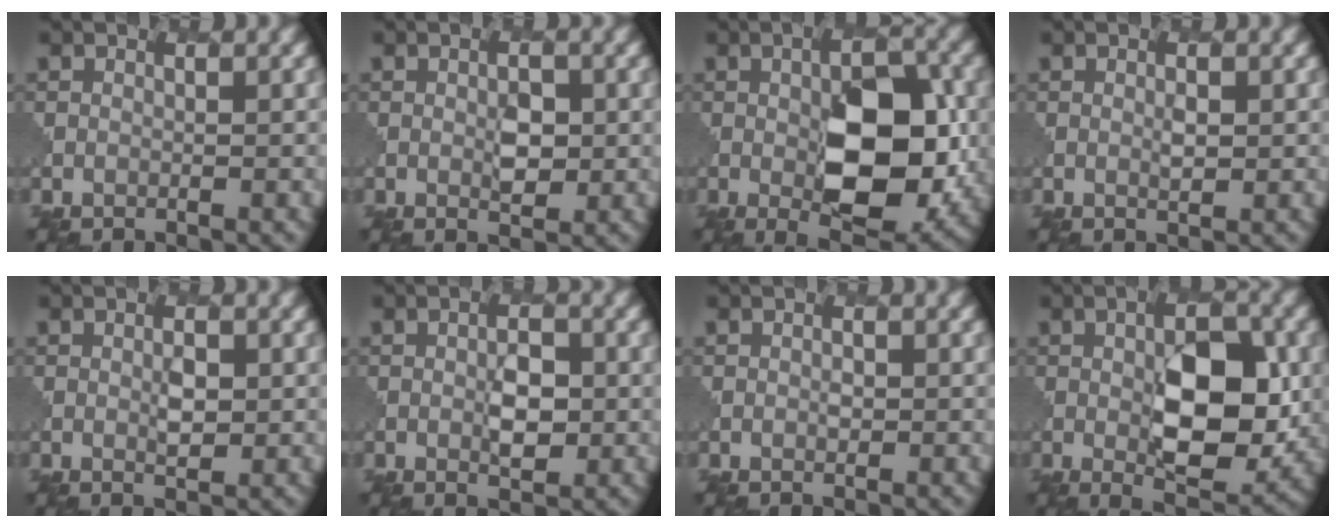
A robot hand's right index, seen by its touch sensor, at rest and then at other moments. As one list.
[{"total": 2.0, "force": [0.2, 1.0, 1.7], "torque": [-0.026, -0.005, 0.006]}, {"total": 9.3, "force": [-0.9, 3.9, 8.4], "torque": [-0.122, 0.000, -0.007]}, {"total": 1.0, "force": [0.4, 0.3, 0.9], "torque": [-0.014, -0.003, 0.008]}, {"total": 1.6, "force": [0.4, 0.6, 1.4], "torque": [-0.023, -0.004, 0.009]}, {"total": 2.6, "force": [0.0, 1.3, 2.3], "torque": [-0.034, -0.002, 0.002]}, {"total": 0.6, "force": [0.1, 0.4, 0.5], "torque": [-0.005, -0.002, 0.003]}, {"total": 8.2, "force": [-0.1, 3.5, 7.4], "torque": [-0.108, -0.004, 0.004]}]